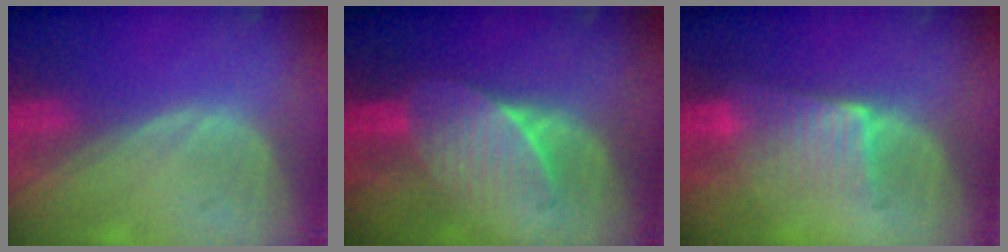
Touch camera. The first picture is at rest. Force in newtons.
{"total": 7.2, "press": 6.6, "slide": 2.8}
{"total": 6.4, "press": 5.7, "slide": 3.0}